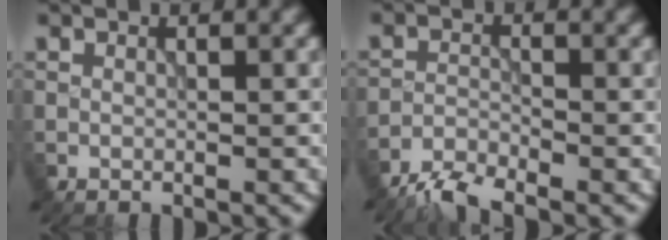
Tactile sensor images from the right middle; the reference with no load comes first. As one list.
[{"total": 3.4, "force": [-3.0, 0.5, 1.3], "torque": [-0.029, -0.005, -0.069]}]